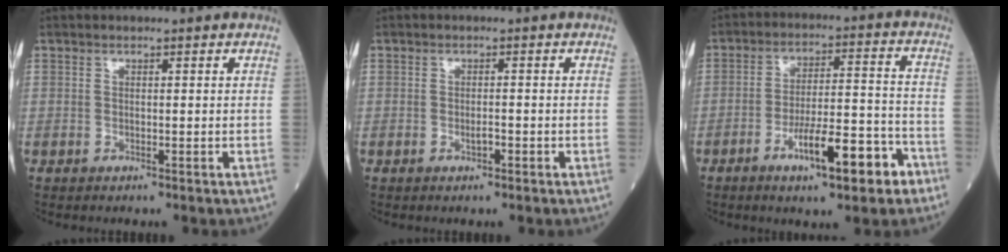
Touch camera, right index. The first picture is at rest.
{"total": 1.2, "force": [-0.5, 0.4, 1.0], "torque": [-0.020, 0.000, -0.008]}
{"total": 11.8, "force": [-6.4, 2.4, 9.6], "torque": [-0.153, 0.014, -0.094]}